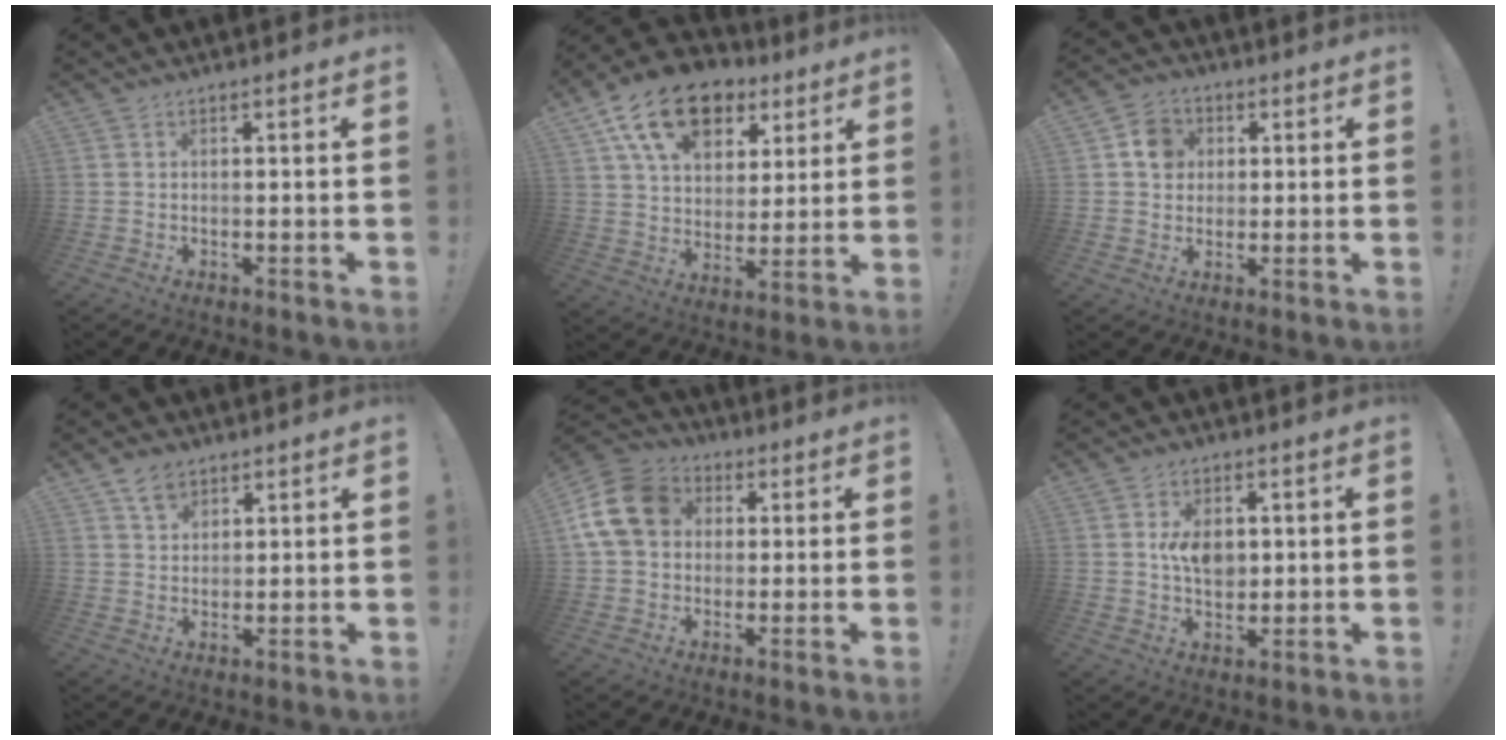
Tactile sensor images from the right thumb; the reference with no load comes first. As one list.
[{"total": 17.9, "force": [9.9, 11.3, 9.7], "torque": [-0.157, -0.047, 0.182]}, {"total": 7.4, "force": [2.0, 6.7, 2.5], "torque": [-0.028, 0.001, 0.040]}, {"total": 5.6, "force": [4.0, 3.4, 2.0], "torque": [-0.021, -0.019, 0.074]}, {"total": 15.5, "force": [3.2, 12.5, 8.6], "torque": [-0.153, 0.006, 0.068]}, {"total": 7.7, "force": [1.9, 5.3, 5.2], "torque": [-0.064, -0.005, 0.035]}]